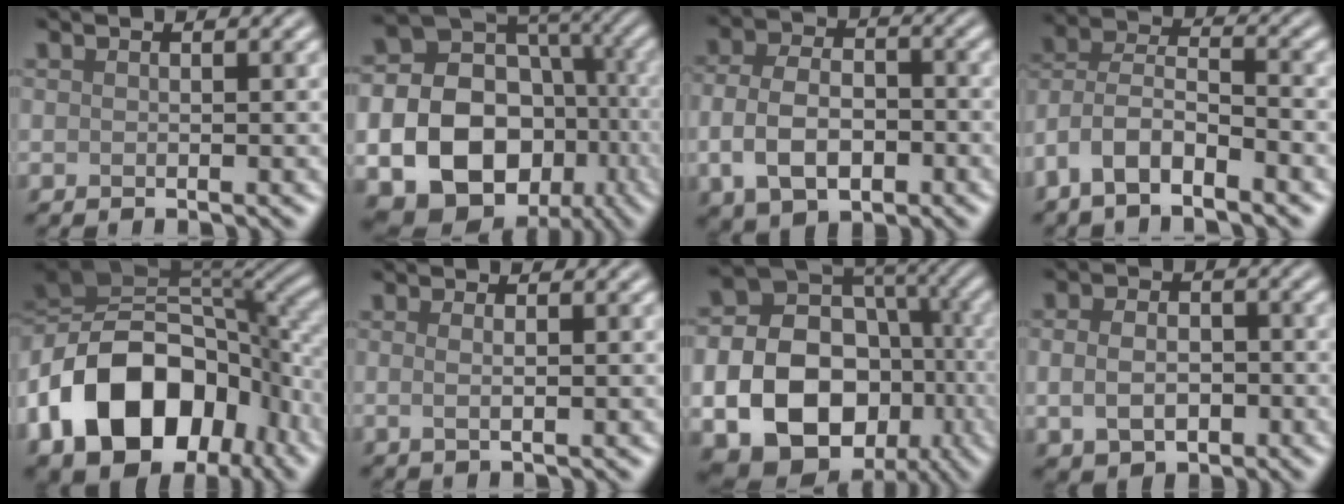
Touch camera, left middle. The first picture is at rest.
{"total": 22.8, "force": [-6.0, 19.7, 9.7], "torque": [-0.203, -0.038, -0.107]}
{"total": 6.3, "force": [-1.6, 4.1, 4.5], "torque": [-0.088, -0.002, -0.032]}
{"total": 6.3, "force": [-3.9, 2.5, 4.3], "torque": [-0.078, 0.006, -0.083]}
{"total": 16.1, "force": [-5.1, 10.8, 10.8], "torque": [-0.201, 0.000, -0.095]}
{"total": 1.3, "force": [0.1, 0.4, 1.2], "torque": [-0.019, -0.003, -0.003]}
{"total": 19.2, "force": [-4.8, 16.0, 9.6], "torque": [-0.188, -0.034, -0.083]}
{"total": 4.5, "force": [-0.7, 3.3, 2.9], "torque": [-0.047, -0.006, -0.014]}